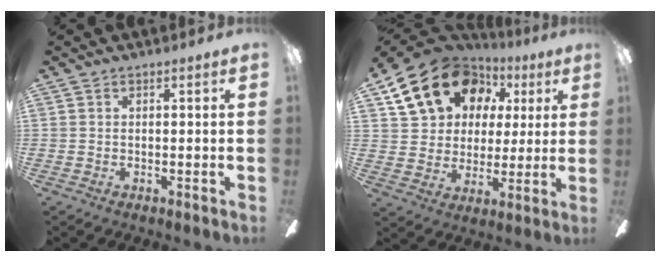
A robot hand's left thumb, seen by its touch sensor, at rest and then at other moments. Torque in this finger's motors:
{"motor_torque": [1.89, 2.48, 1.40, -1.37, 0.25]}